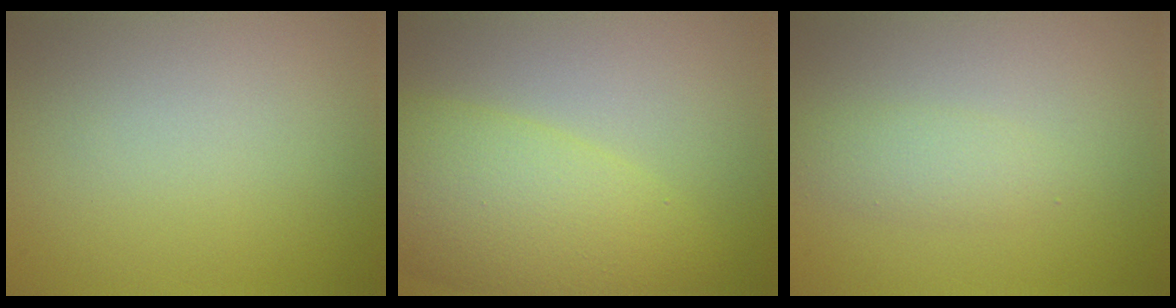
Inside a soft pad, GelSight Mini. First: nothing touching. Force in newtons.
{"total": 7.6, "press": 7.6, "slide": 0.3}
{"total": 1.8, "press": 1.8, "slide": 0.0}